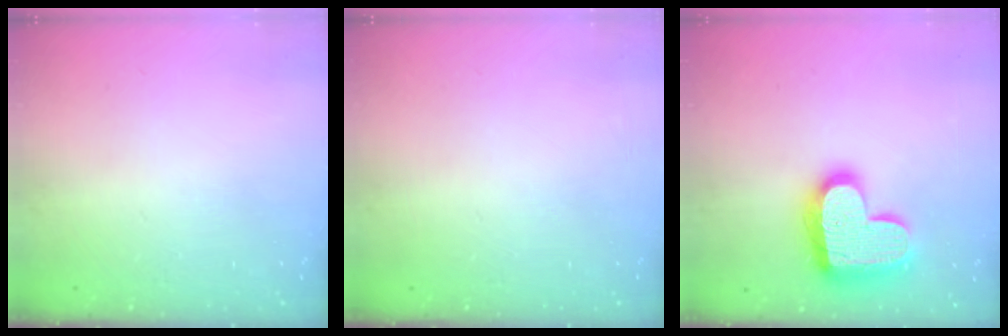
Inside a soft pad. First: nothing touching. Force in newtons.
{"total": 0.0}
{"total": 19.2, "press": 19.2, "slide": 1.3}